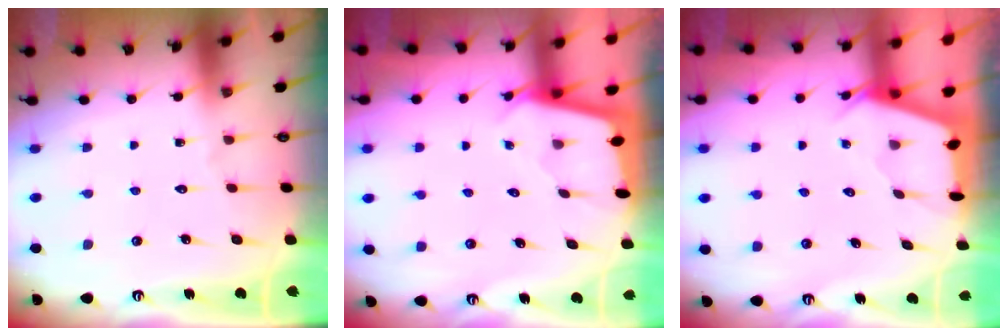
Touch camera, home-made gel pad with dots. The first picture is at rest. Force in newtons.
{"total": 1.9, "press": 1.9, "slide": 0.2}
{"total": 2.4, "press": 2.3, "slide": 0.3}